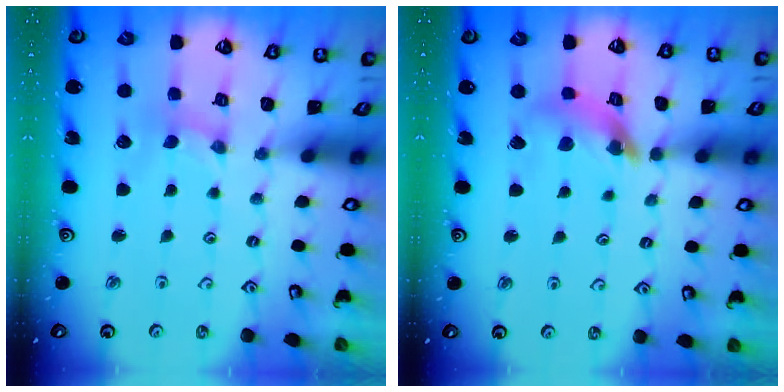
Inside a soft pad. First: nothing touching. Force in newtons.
{"total": 11.1, "press": 11.0, "slide": 1.4}